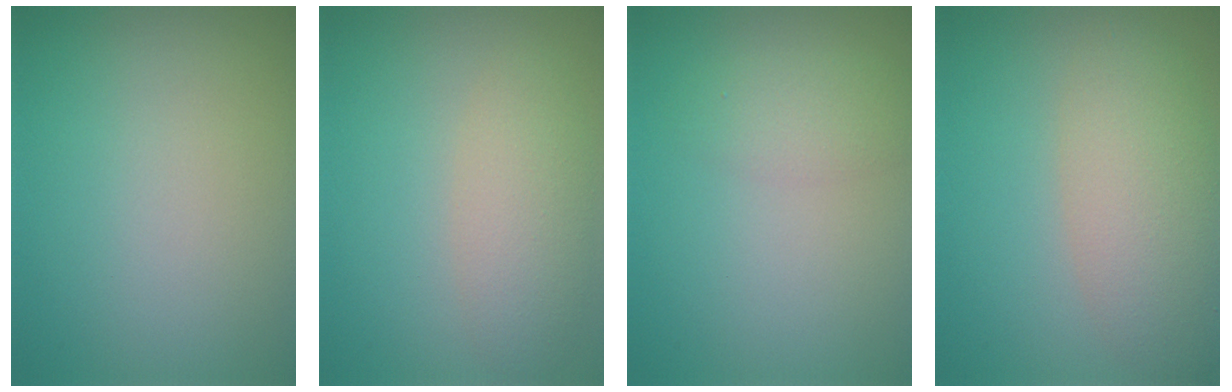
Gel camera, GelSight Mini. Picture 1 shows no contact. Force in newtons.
{"total": 3.2, "press": 3.2, "slide": 0.2}
{"total": 1.9, "press": 1.9, "slide": 0.1}
{"total": 5.4, "press": 5.4, "slide": 0.3}